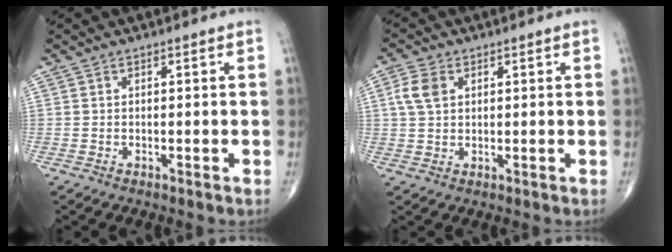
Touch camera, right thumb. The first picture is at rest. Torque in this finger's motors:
{"motor_torque": [-0.22, 0.24, 0.09, -0.05, 0.03]}